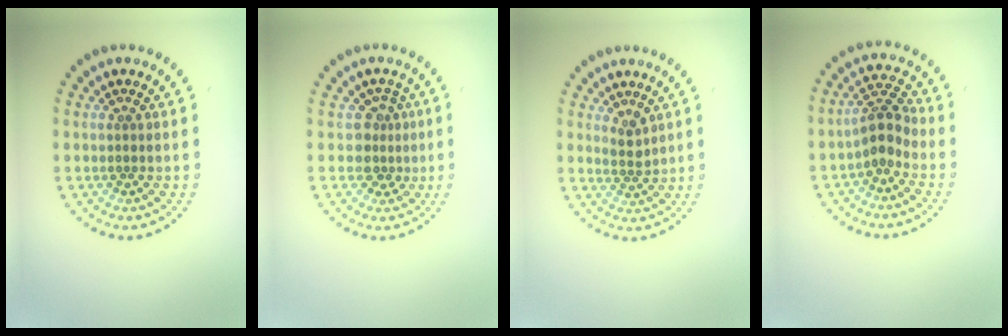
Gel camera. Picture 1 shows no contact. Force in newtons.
{"total": 2.3, "press": 1.8, "slide": 1.5}
{"total": 1.5, "press": 1.1, "slide": 1.0}
{"total": 2.8, "press": 2.5, "slide": 1.3}